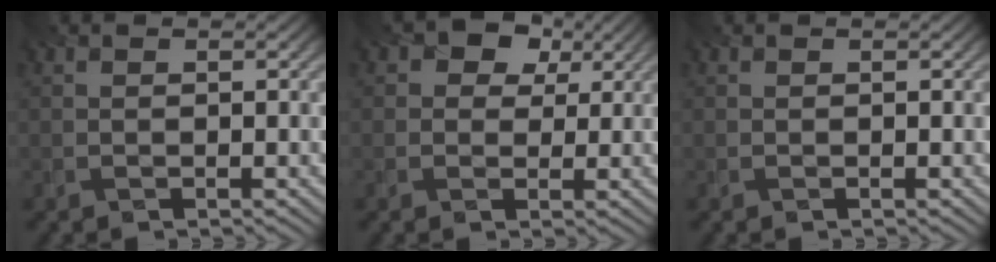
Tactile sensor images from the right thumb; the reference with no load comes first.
{"total": 5.5, "force": [1.9, 4.6, 2.4], "torque": [-0.035, 0.020, 0.000]}
{"total": 0.0}